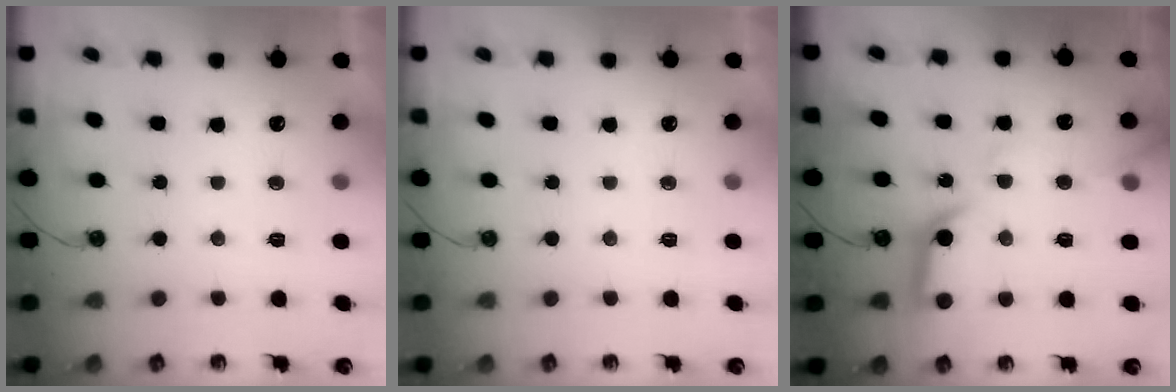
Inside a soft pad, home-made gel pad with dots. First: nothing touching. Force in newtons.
{"total": 0.0}
{"total": 13.4, "press": 13.3, "slide": 1.2}